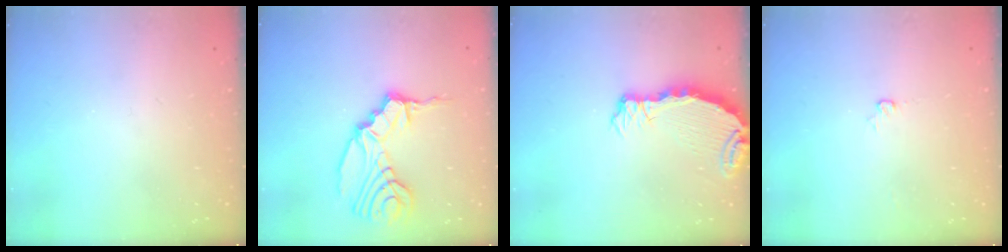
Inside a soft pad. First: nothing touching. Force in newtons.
{"total": 16.5, "press": 15.9, "slide": 4.6}
{"total": 6.7, "press": 6.6, "slide": 0.8}
{"total": 3.4, "press": 3.4, "slide": 0.2}